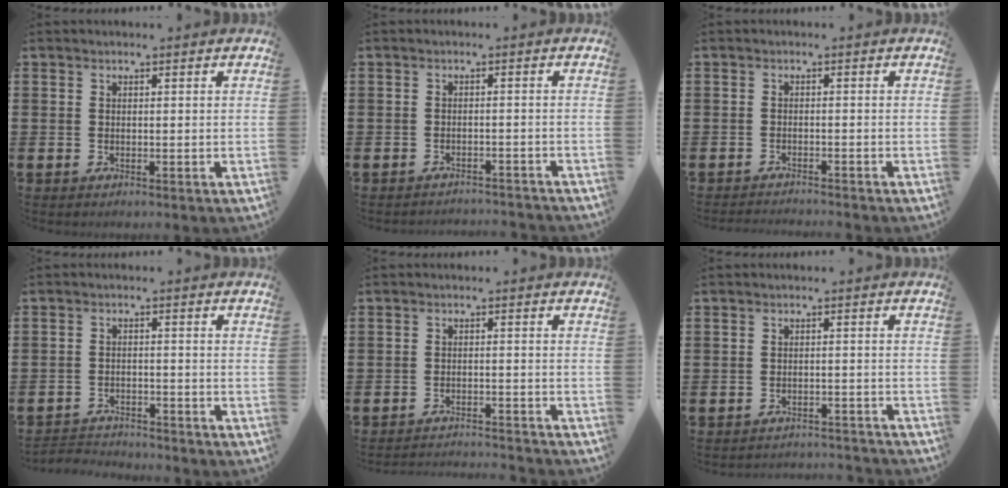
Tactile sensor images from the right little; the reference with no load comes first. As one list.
[{"total": 1.4, "force": [-1.4, -0.1, -0.1], "torque": [-0.003, 0.004, -0.030]}, {"total": 1.1, "force": [-1.1, -0.2, 0.0], "torque": [0.000, 0.001, -0.023]}, {"total": 2.4, "force": [-2.4, 0.3, -0.2], "torque": [-0.003, 0.002, -0.053]}, {"total": 2.1, "force": [-2.1, -0.2, -0.1], "torque": [-0.003, 0.003, -0.046]}, {"total": 1.7, "force": [-1.7, -0.1, -0.1], "torque": [-0.004, 0.005, -0.038]}]